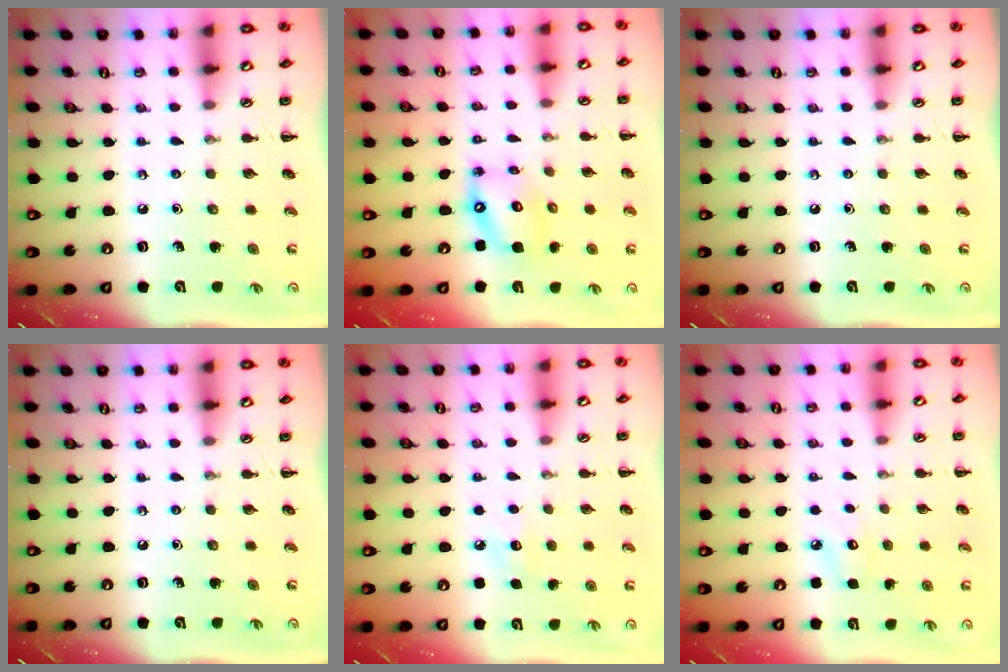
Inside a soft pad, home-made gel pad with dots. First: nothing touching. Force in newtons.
{"total": 10.6, "press": 10.3, "slide": 2.4}
{"total": 0.0}
{"total": 0.0}
{"total": 6.1, "press": 5.8, "slide": 1.8}
{"total": 6.2, "press": 6.0, "slide": 1.8}